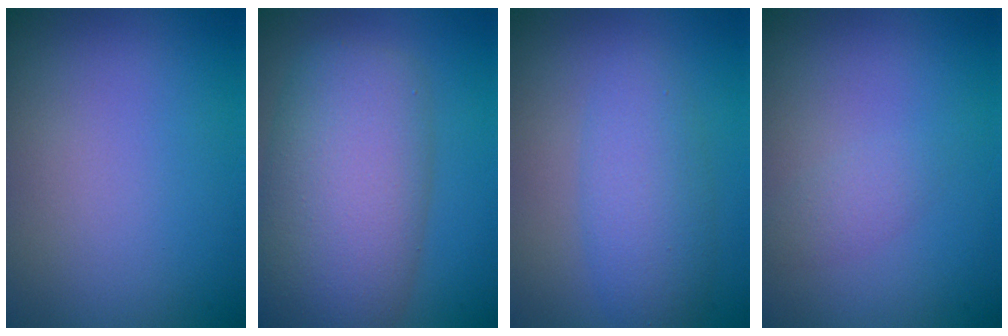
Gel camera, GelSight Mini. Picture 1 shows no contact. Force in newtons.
{"total": 10.4, "press": 10.4, "slide": 0.2}
{"total": 4.0, "press": 4.0, "slide": 0.1}
{"total": 1.2, "press": 1.2, "slide": 0.1}